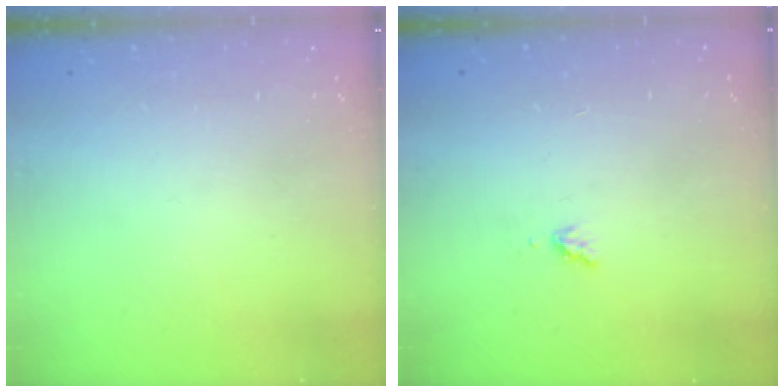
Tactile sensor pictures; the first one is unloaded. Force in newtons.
{"total": 4.4, "press": 4.4, "slide": 0.3}